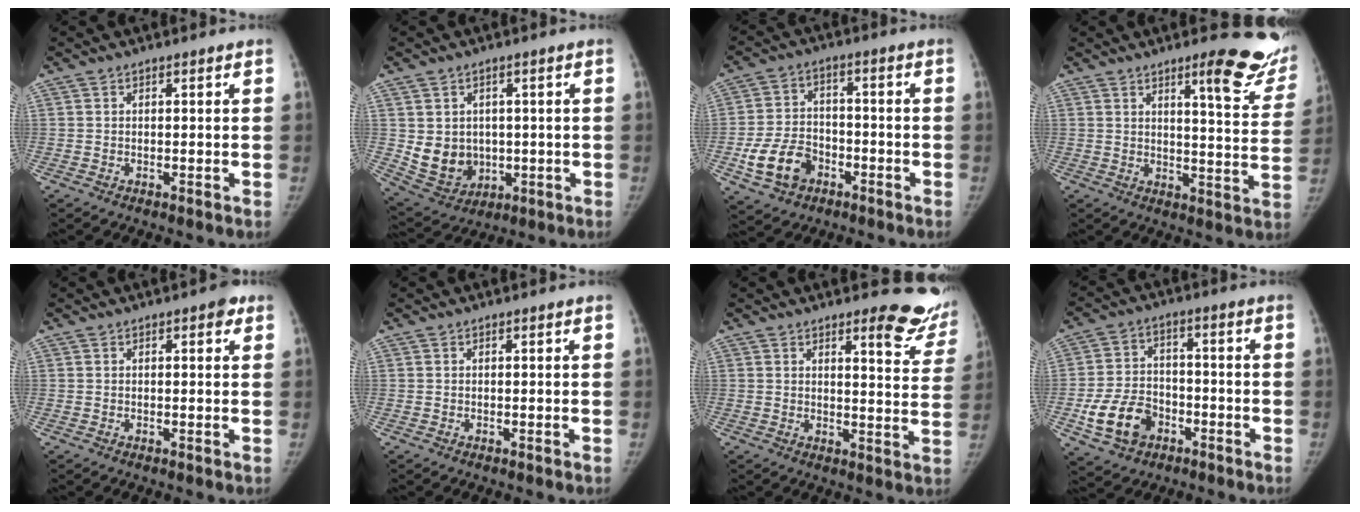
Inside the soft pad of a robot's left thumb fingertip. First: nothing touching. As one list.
[{"total": 9.1, "force": [0.1, 7.8, 4.6], "torque": [-0.048, -0.011, 0.029]}, {"total": 10.3, "force": [-4.4, 7.5, 5.5], "torque": [-0.091, 0.023, -0.073]}, {"total": 15.5, "force": [10.2, 3.3, 11.2], "torque": [-0.099, -0.067, 0.121]}, {"total": 2.2, "force": [1.1, 1.0, 1.7], "torque": [-0.012, -0.001, 0.010]}, {"total": 0.0}, {"total": 10.7, "force": [9.1, 2.7, 4.9], "torque": [-0.024, -0.078, 0.089]}, {"total": 10.9, "force": [-4.5, 8.0, 5.9], "torque": [-0.094, 0.023, -0.075]}]